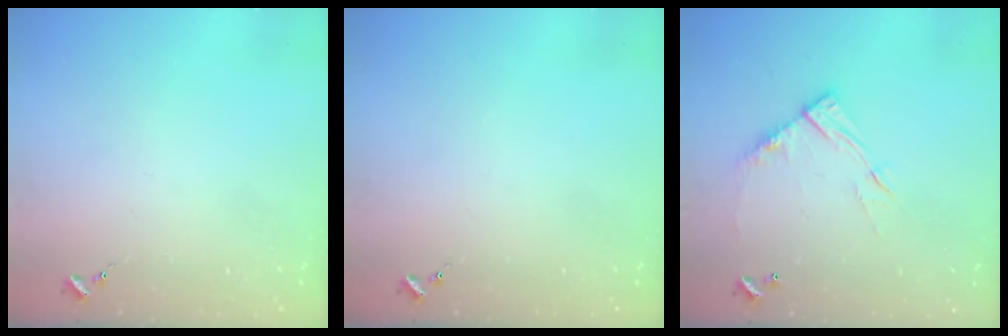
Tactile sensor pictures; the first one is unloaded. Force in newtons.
{"total": 0.0}
{"total": 11.5, "press": 11.5, "slide": 0.8}